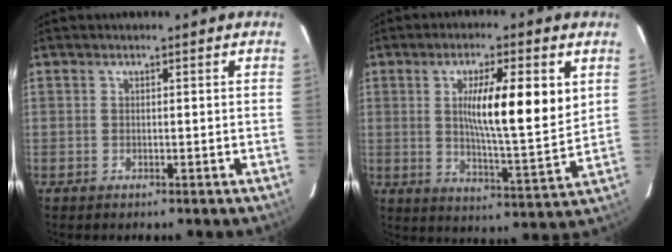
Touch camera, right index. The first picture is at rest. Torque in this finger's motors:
{"motor_torque": [1.00, -0.22, 0.58, 0.14]}